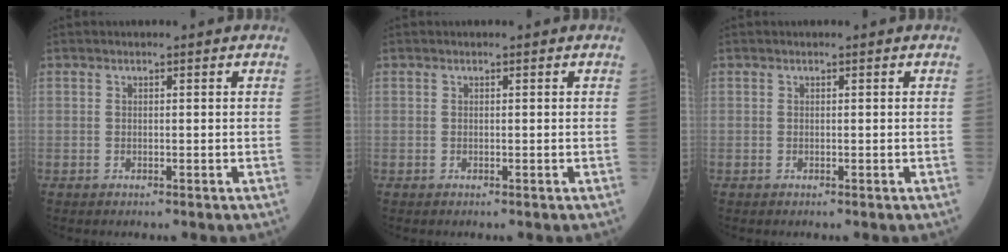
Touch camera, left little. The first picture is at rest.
{"total": 0.0}
{"total": 0.0}